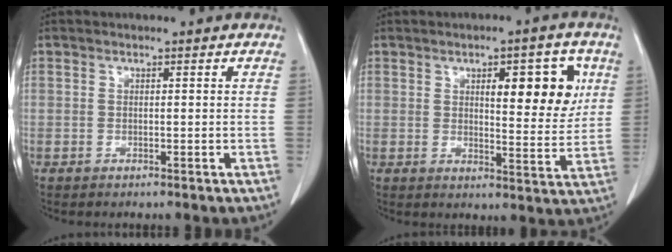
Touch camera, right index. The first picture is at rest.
{"total": 9.8, "force": [3.4, 3.0, 8.6], "torque": [-0.112, 0.002, 0.047]}